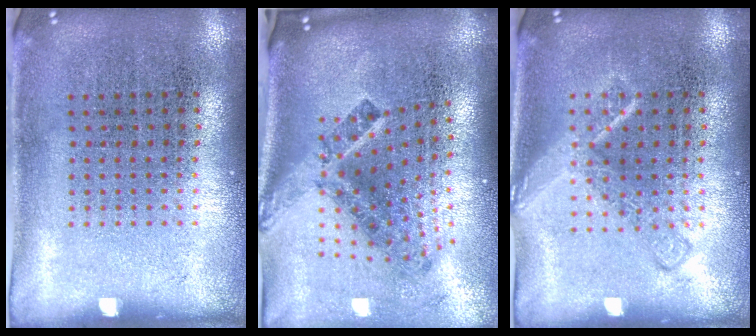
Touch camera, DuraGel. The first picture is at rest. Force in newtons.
{"total": 3.0, "press": 1.7, "slide": 2.4}
{"total": 2.2, "press": 2.2, "slide": 0.3}